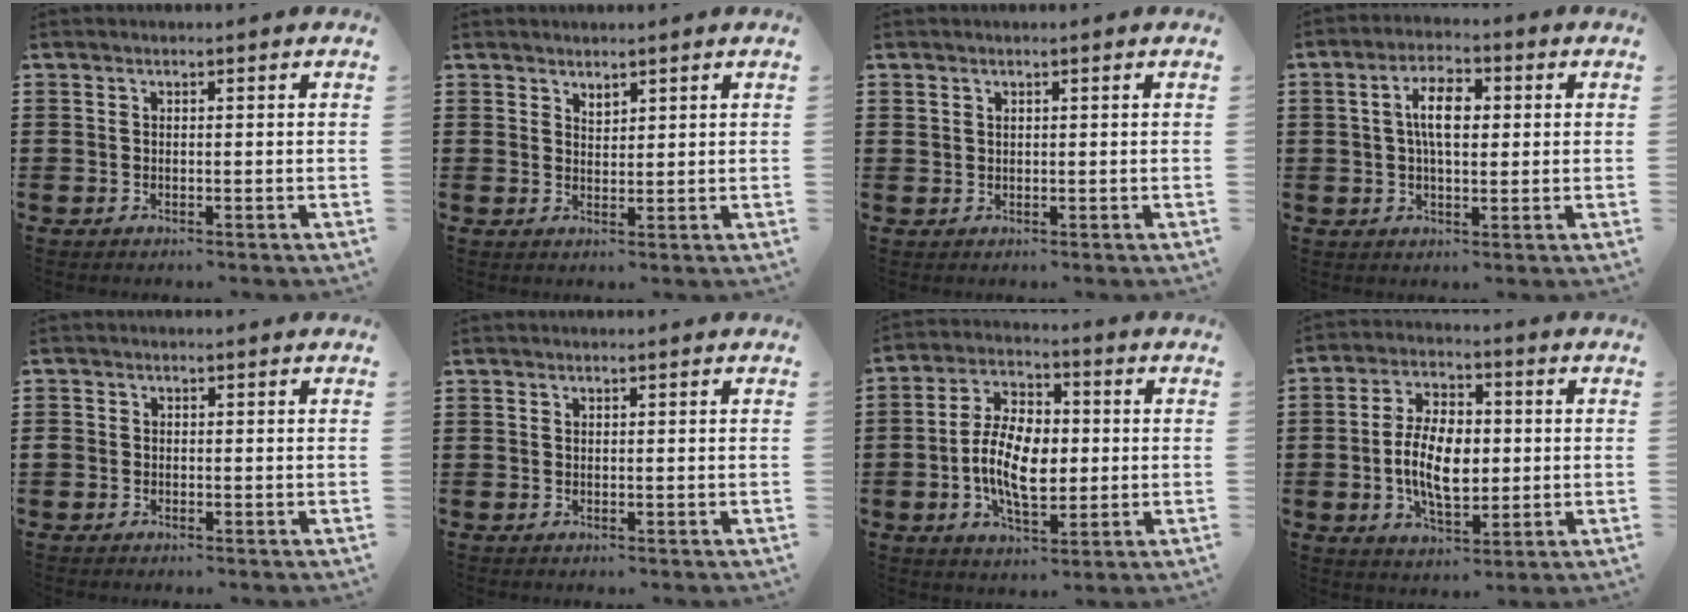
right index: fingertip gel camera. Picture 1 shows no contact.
{"total": 1.6, "force": [1.5, 0.6, 0.2], "torque": [-0.007, 0.001, 0.029]}
{"total": 1.0, "force": [0.8, 0.6, 0.1], "torque": [-0.004, 0.001, 0.017]}
{"total": 6.0, "force": [0.7, 2.6, 5.4], "torque": [-0.099, 0.010, 0.007]}
{"total": 0.9, "force": [-0.3, 0.8, 0.3], "torque": [-0.008, 0.003, -0.008]}
{"total": 0.0}
{"total": 9.8, "force": [-1.1, 5.5, 8.0], "torque": [-0.177, 0.009, -0.024]}
{"total": 9.4, "force": [-0.6, 5.3, 7.8], "torque": [-0.160, 0.006, -0.017]}